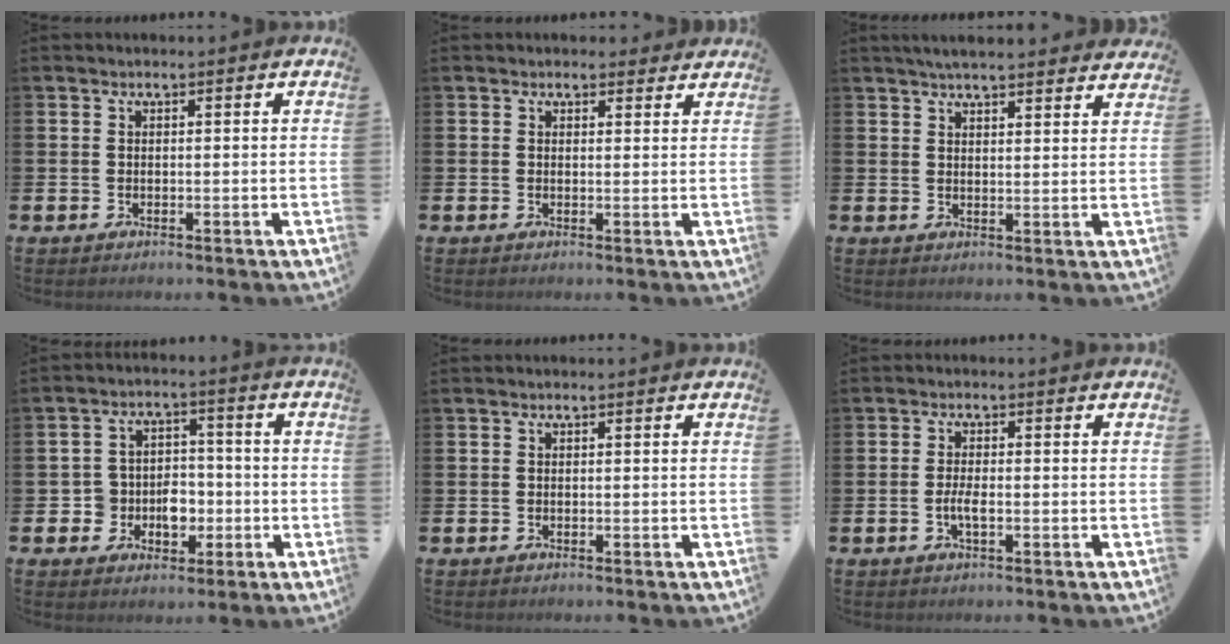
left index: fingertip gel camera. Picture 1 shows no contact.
{"total": 1.7, "force": [1.5, 0.7, 0.1], "torque": [0.010, -0.003, 0.024]}
{"total": 4.1, "force": [4.0, 0.3, 1.0], "torque": [-0.028, -0.014, 0.073]}
{"total": 5.2, "force": [-1.5, 4.7, 1.5], "torque": [-0.042, 0.013, -0.031]}
{"total": 0.0}
{"total": 2.2, "force": [-0.6, 0.7, 2.1], "torque": [-0.035, 0.001, -0.011]}